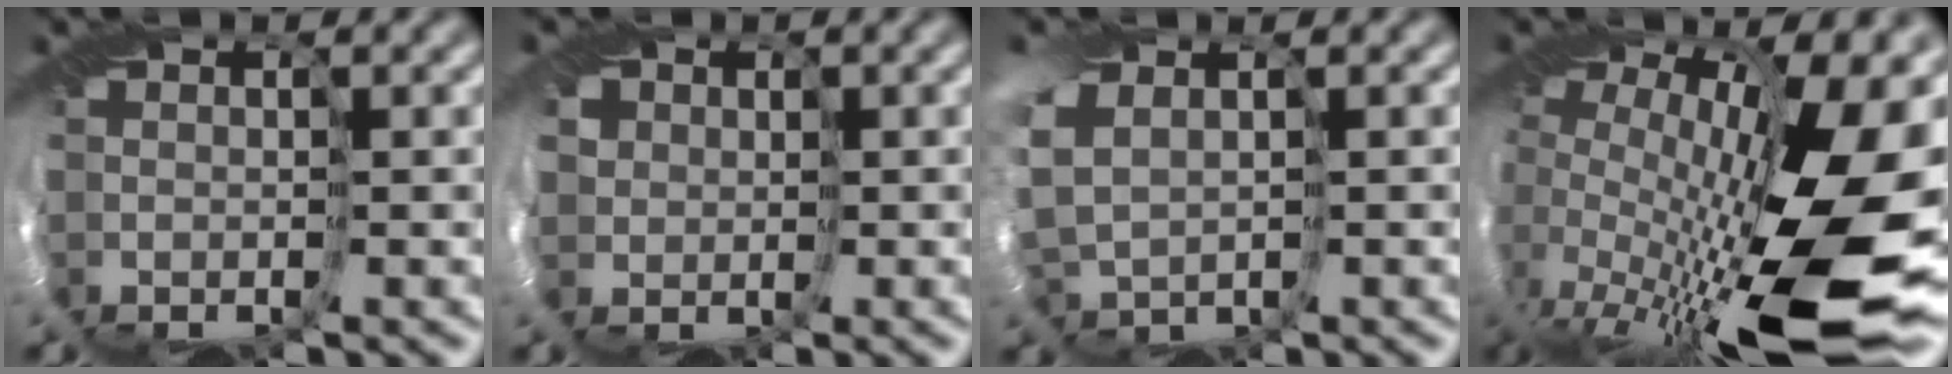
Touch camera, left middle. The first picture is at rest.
{"total": 5.2, "force": [2.1, 4.3, 1.9], "torque": [-0.041, 0.021, 0.016]}
{"total": 6.8, "force": [2.1, 4.5, 4.6], "torque": [-0.142, 0.021, 0.051]}
{"total": 18.1, "force": [-2.9, 6.5, 16.6], "torque": [-0.278, -0.037, -0.049]}